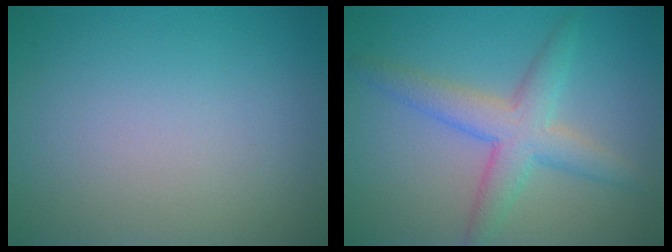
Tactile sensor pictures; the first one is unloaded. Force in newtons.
{"total": 4.4, "press": 4.4, "slide": 0.1}